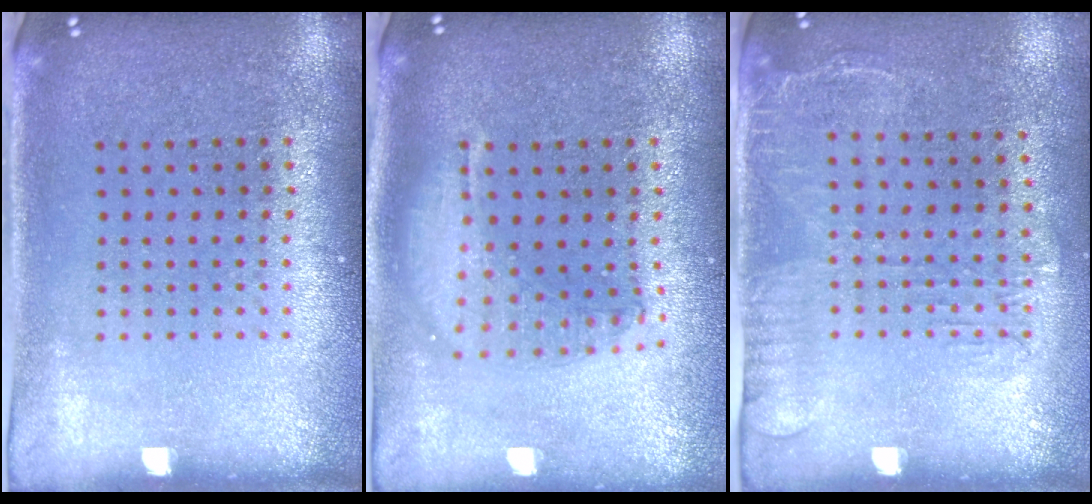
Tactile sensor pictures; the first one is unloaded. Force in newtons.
{"total": 1.6, "press": 1.4, "slide": 0.7}
{"total": 1.6, "press": 1.2, "slide": 1.0}